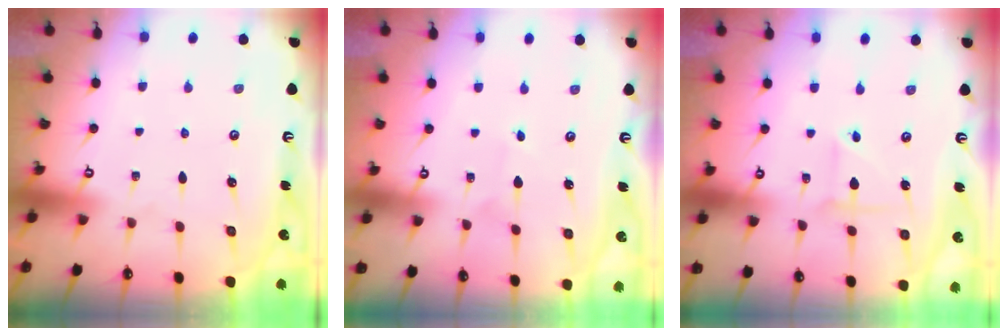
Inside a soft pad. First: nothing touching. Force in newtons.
{"total": 2.3, "press": 2.3, "slide": 0.1}
{"total": 2.8, "press": 2.8, "slide": 0.2}